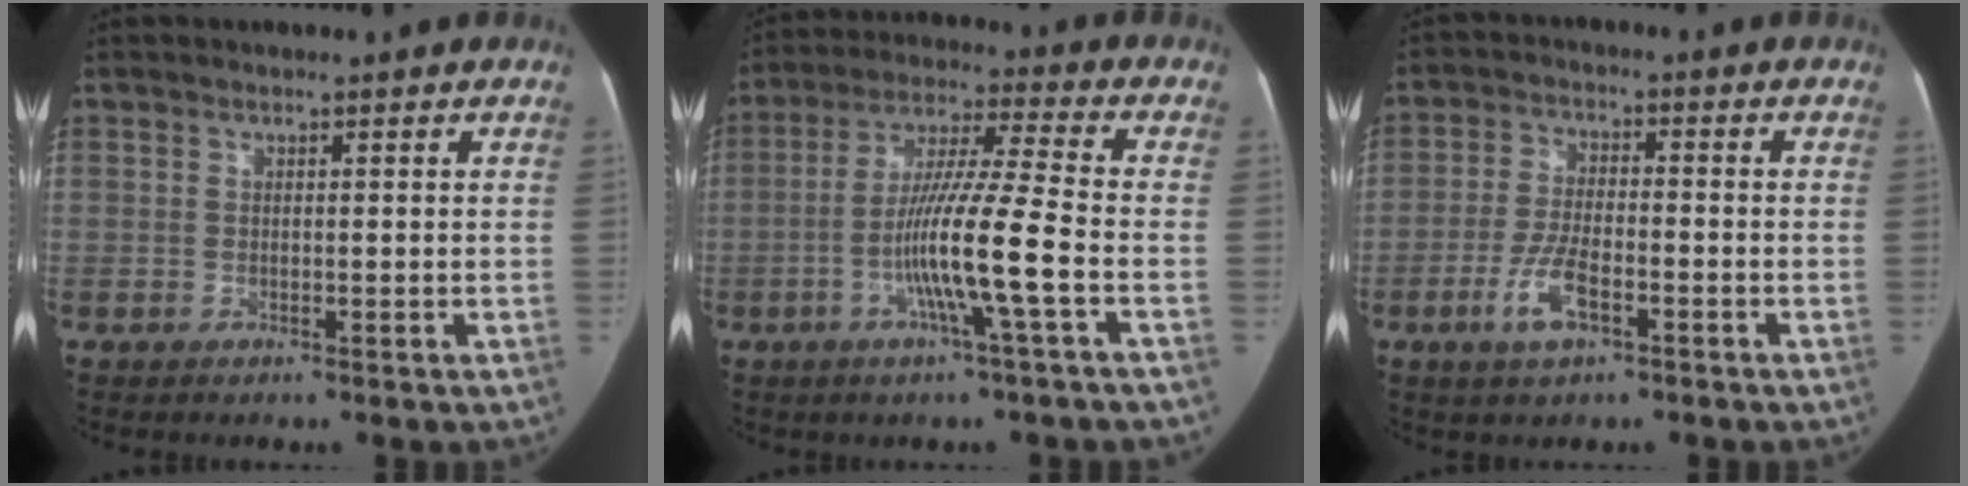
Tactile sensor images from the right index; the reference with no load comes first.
{"total": 12.4, "force": [-3.8, -0.8, 11.7], "torque": [-0.220, -0.001, -0.076]}
{"total": 7.1, "force": [-3.3, 2.8, 5.6], "torque": [-0.121, 0.001, -0.061]}